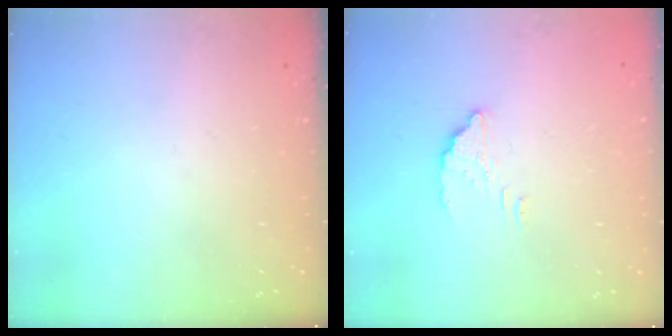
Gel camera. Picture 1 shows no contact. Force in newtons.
{"total": 2.9, "press": 2.9, "slide": 0.3}